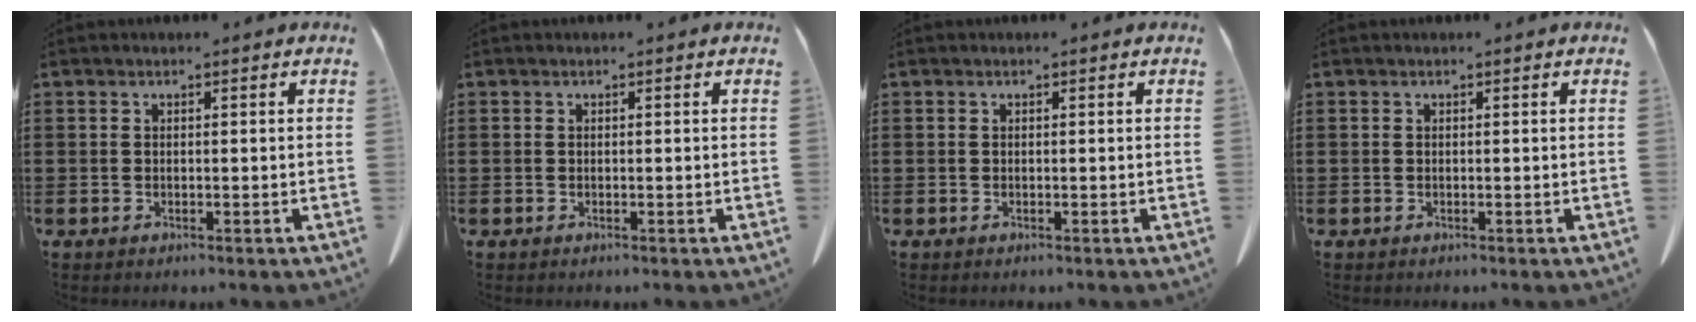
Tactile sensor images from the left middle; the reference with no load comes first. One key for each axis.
{"total": 0.0}
{"total": 0.0}
{"total": 0.0}